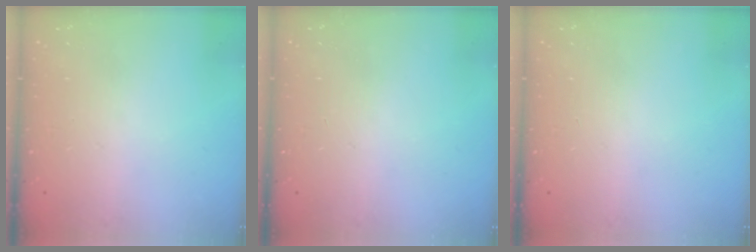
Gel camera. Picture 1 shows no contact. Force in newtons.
{"total": 0.0}
{"total": 0.0}